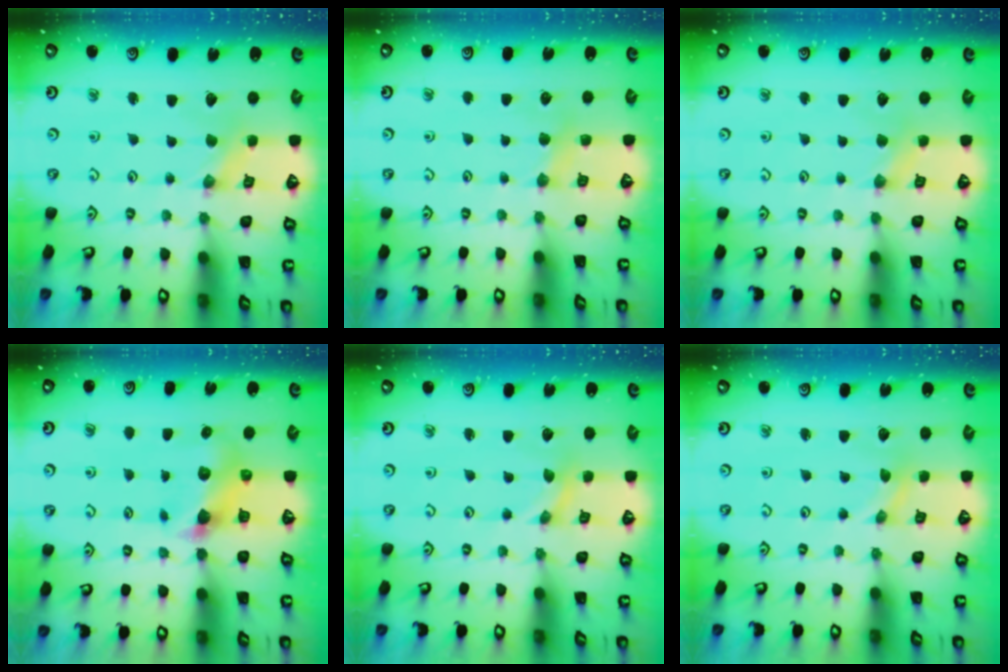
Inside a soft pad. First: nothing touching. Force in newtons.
{"total": 3.8, "press": 3.7, "slide": 0.8}
{"total": 1.9, "press": 1.9, "slide": 0.5}
{"total": 6.0, "press": 6.0, "slide": 0.5}
{"total": 0.0}
{"total": 0.0}